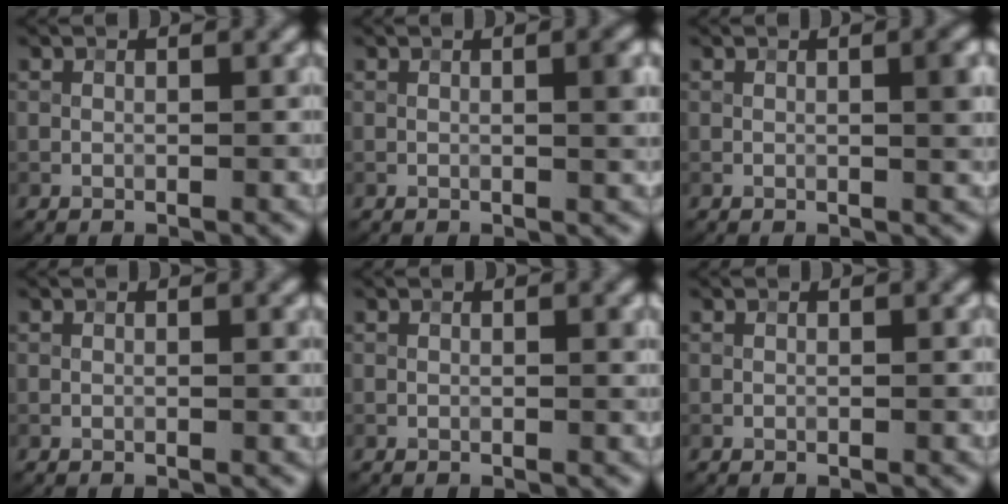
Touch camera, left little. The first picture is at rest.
{"total": 2.3, "force": [0.3, 0.5, 2.2], "torque": [-0.026, 0.004, 0.001]}
{"total": 2.4, "force": [0.3, 0.5, 2.4], "torque": [-0.028, 0.004, 0.002]}
{"total": 0.0}
{"total": 0.0}
{"total": 0.0}